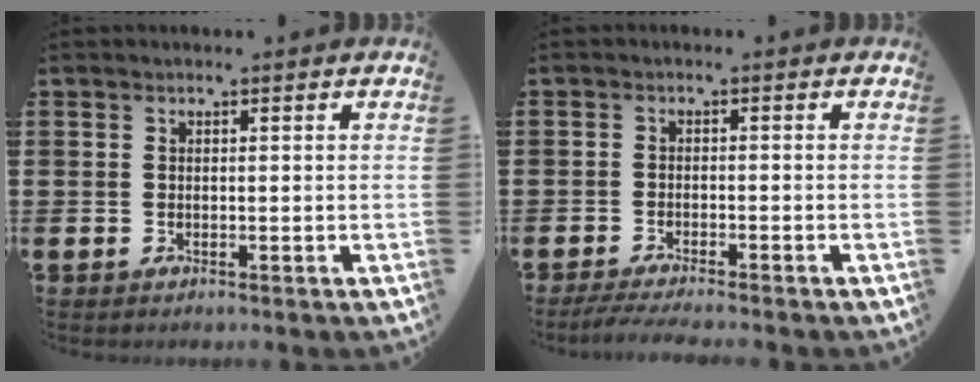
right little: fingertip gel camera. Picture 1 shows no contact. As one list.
[{"total": 2.0, "force": [-1.7, 0.0, 1.1], "torque": [-0.017, 0.002, -0.033]}]